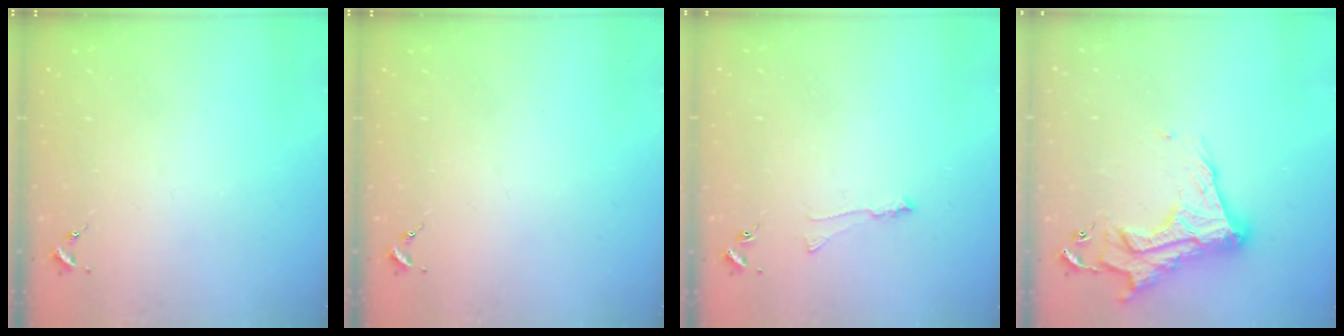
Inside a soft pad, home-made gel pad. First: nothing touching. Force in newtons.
{"total": 0.0}
{"total": 4.2, "press": 4.2, "slide": 0.6}
{"total": 19.0, "press": 18.9, "slide": 1.5}